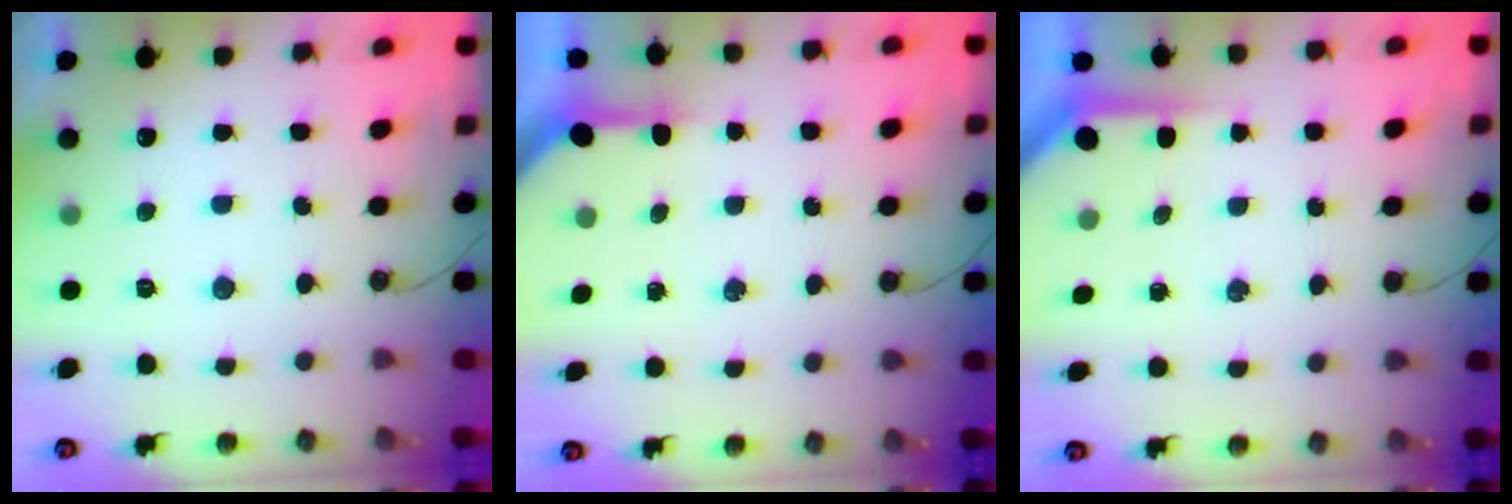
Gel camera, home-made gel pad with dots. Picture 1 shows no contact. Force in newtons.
{"total": 3.5, "press": 3.5, "slide": 0.4}
{"total": 3.5, "press": 3.5, "slide": 0.3}